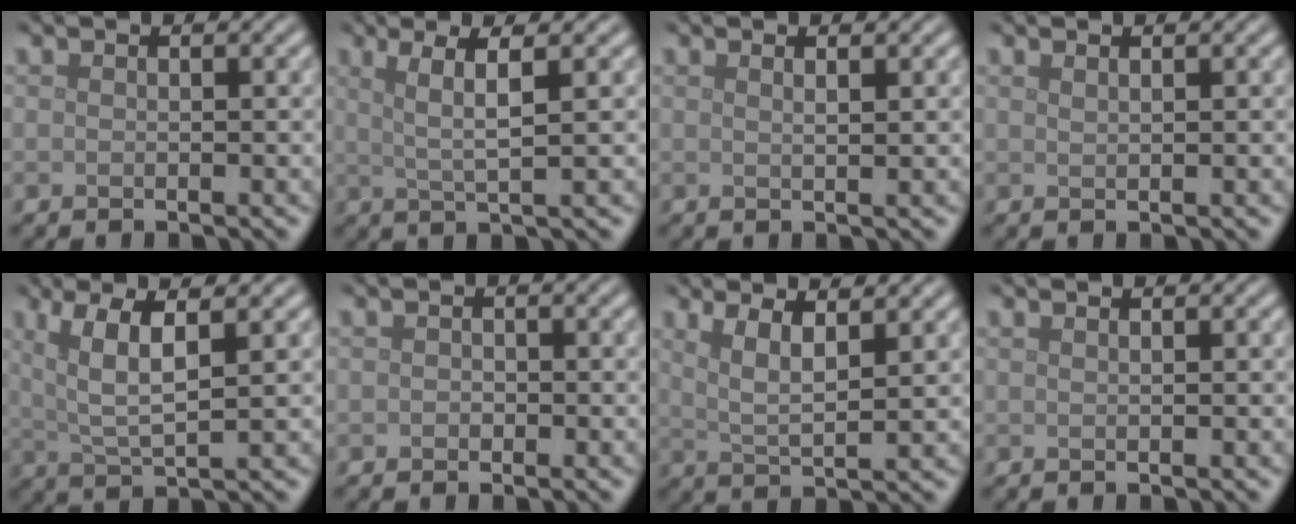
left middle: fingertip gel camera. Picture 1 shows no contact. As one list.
[{"total": 3.5, "force": [1.3, 0.4, 3.2], "torque": [-0.059, 0.001, 0.027]}, {"total": 1.4, "force": [0.8, 0.5, 1.0], "torque": [-0.004, -0.001, 0.003]}, {"total": 0.6, "force": [0.5, 0.2, 0.3], "torque": [-0.003, 0.001, 0.009]}, {"total": 4.9, "force": [2.0, 1.2, 4.3], "torque": [-0.085, -0.001, 0.042]}, {"total": 0.6, "force": [-0.1, 0.5, 0.2], "torque": [-0.002, -0.004, -0.003]}, {"total": 4.0, "force": [2.2, 1.1, 3.3], "torque": [-0.065, -0.004, 0.042]}, {"total": 0.6, "force": [0.4, 0.2, 0.4], "torque": [-0.002, 0.000, 0.002]}]